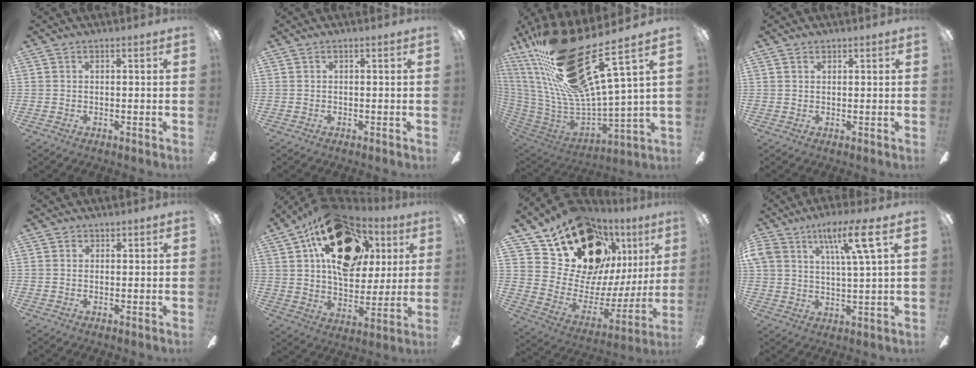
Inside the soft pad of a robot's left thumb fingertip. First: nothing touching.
{"total": 0.0}
{"total": 31.0, "force": [18.4, 8.8, 23.3], "torque": [-0.418, -0.126, 0.326]}
{"total": 1.1, "force": [0.8, 0.7, 0.3], "torque": [-0.007, 0.000, 0.015]}
{"total": 1.0, "force": [0.6, 0.8, 0.1], "torque": [0.007, -0.001, 0.010]}
{"total": 24.5, "force": [10.9, 15.2, 15.9], "torque": [-0.243, -0.031, 0.191]}
{"total": 20.5, "force": [14.4, 11.2, 9.2], "torque": [-0.146, -0.102, 0.270]}
{"total": 10.7, "force": [6.0, 2.6, 8.5], "torque": [-0.150, -0.019, 0.102]}